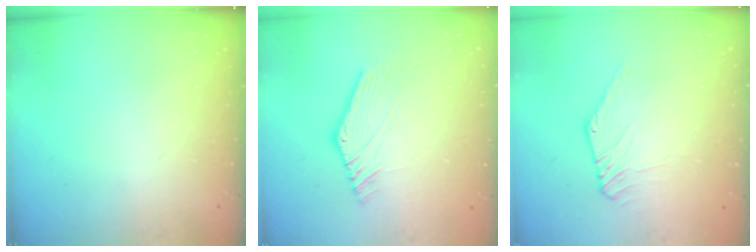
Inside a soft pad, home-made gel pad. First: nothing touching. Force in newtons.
{"total": 2.2, "press": 2.2, "slide": 0.3}
{"total": 1.1, "press": 1.0, "slide": 0.3}